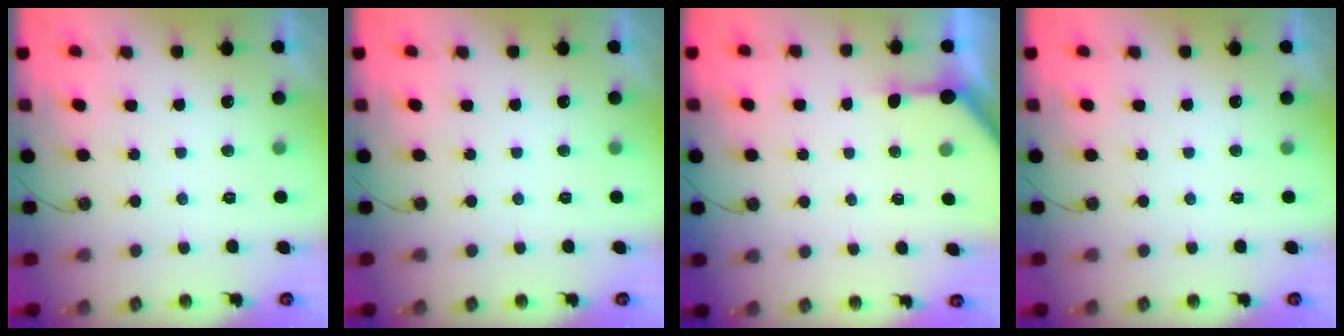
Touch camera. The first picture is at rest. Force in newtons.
{"total": 0.0}
{"total": 3.8, "press": 3.8, "slide": 0.3}
{"total": 0.0}